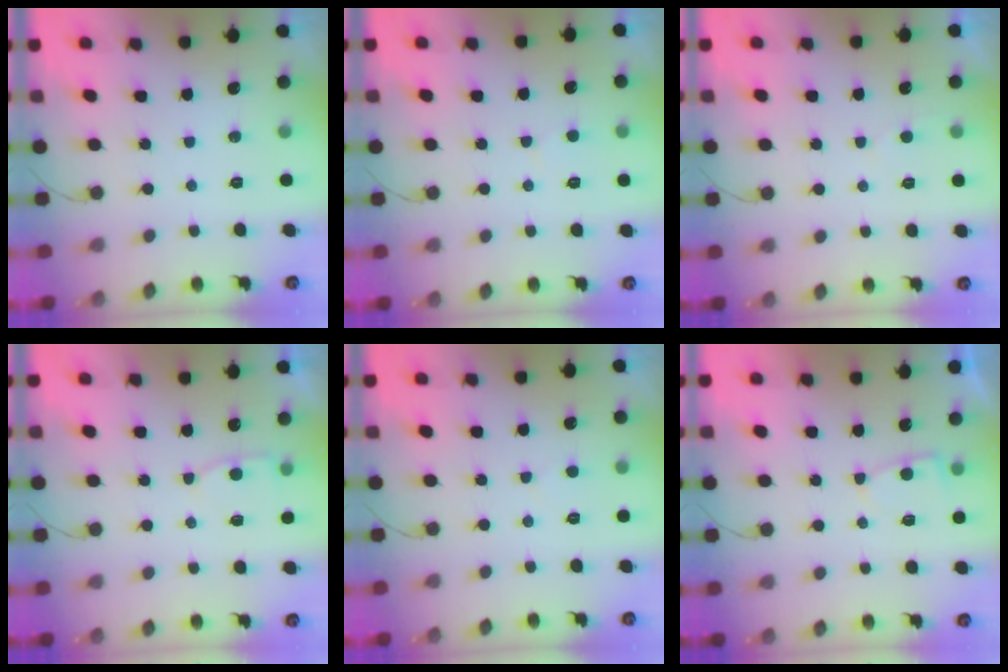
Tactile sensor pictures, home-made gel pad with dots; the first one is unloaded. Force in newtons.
{"total": 3.5, "press": 3.5, "slide": 0.3}
{"total": 2.6, "press": 2.6, "slide": 0.2}
{"total": 4.3, "press": 4.3, "slide": 0.6}
{"total": 1.4, "press": 1.3, "slide": 0.1}
{"total": 4.1, "press": 4.1, "slide": 0.6}